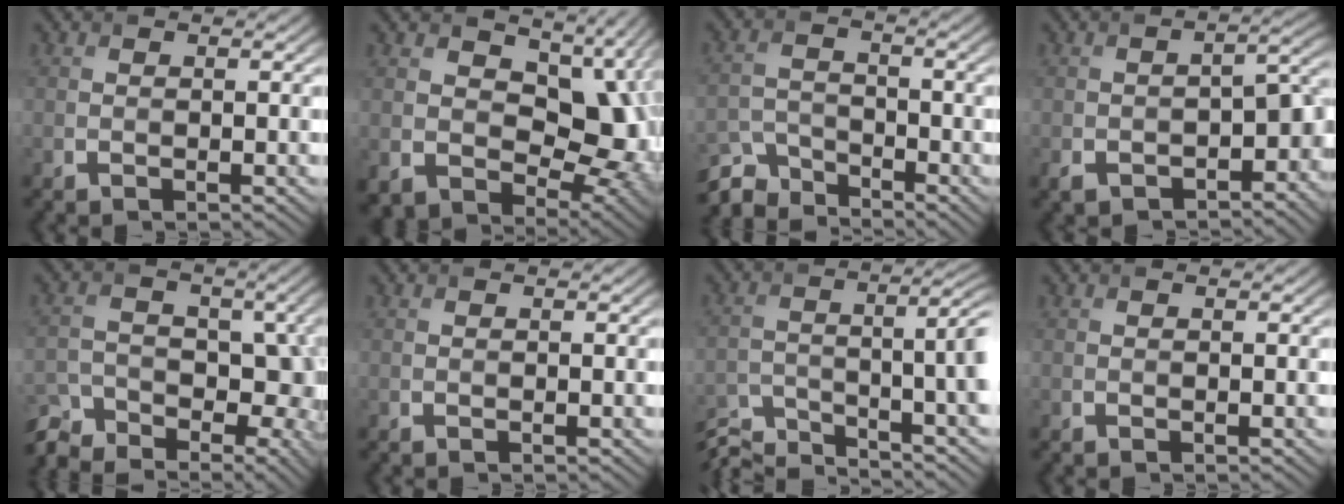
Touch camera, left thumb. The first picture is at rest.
{"total": 13.3, "force": [1.6, 9.6, 9.0], "torque": [-0.157, -0.033, 0.034]}
{"total": 5.5, "force": [-4.8, 2.0, 1.6], "torque": [-0.040, -0.009, -0.106]}
{"total": 8.3, "force": [-4.5, 4.4, 5.4], "torque": [-0.071, -0.028, -0.072]}
{"total": 10.3, "force": [-6.8, 5.6, 5.3], "torque": [-0.094, -0.007, -0.127]}
{"total": 0.0}
{"total": 10.8, "force": [-8.3, 2.3, 6.6], "torque": [-0.102, -0.010, -0.147]}
{"total": 0.0}